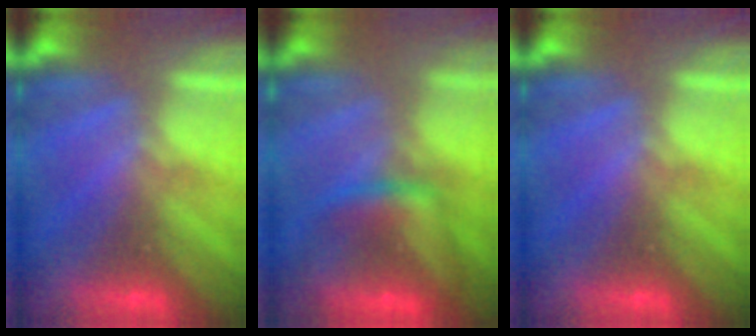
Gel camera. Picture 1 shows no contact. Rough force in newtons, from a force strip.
{"total": 7.4}
{"total": 0.0}